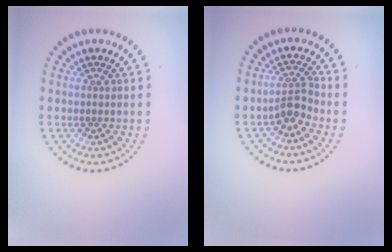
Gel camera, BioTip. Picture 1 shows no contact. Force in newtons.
{"total": 2.3, "press": 1.8, "slide": 1.5}